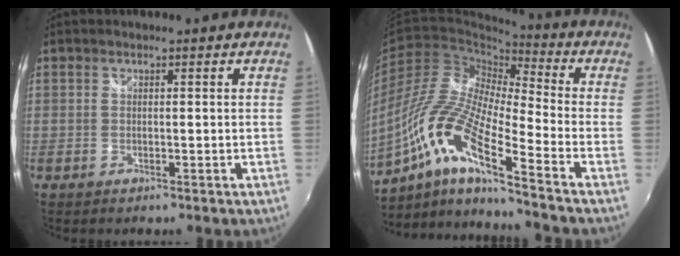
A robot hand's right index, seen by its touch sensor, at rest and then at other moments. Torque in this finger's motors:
{"motor_torque": [1.06, -0.99, 0.45, 0.21]}